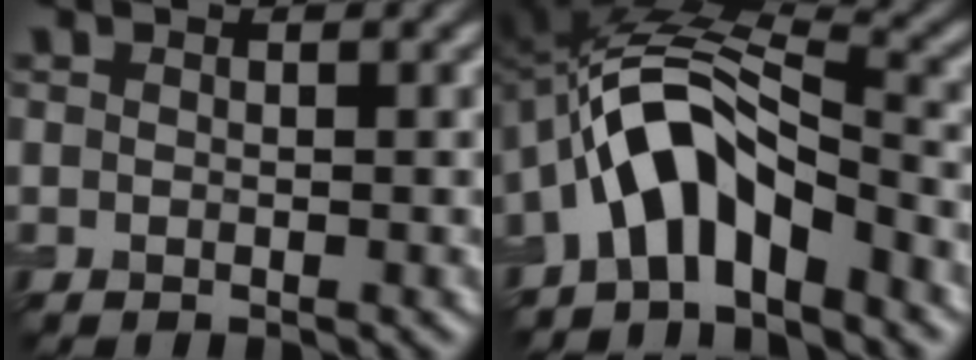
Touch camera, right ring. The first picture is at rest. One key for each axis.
{"total": 8.0, "fx": -3.9, "fy": 3.7, "fz": 5.9, "tx": -0.091, "ty": 0.021, "tz": -0.079}